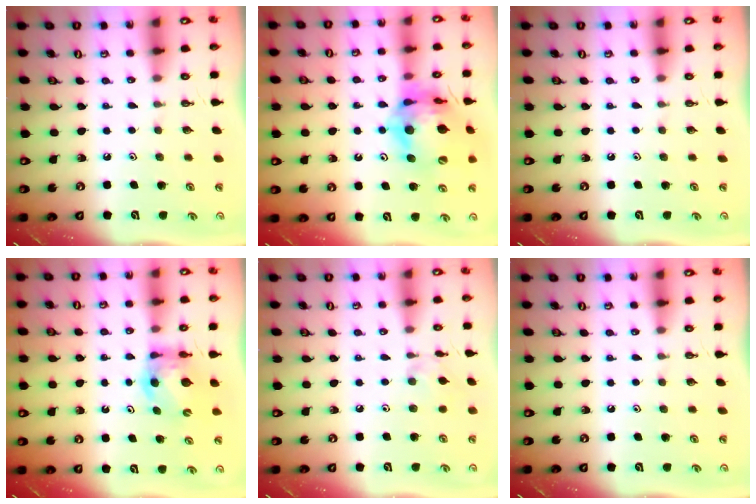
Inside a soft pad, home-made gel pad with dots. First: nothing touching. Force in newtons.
{"total": 18.5, "press": 18.4, "slide": 2.1}
{"total": 0.0}
{"total": 7.4, "press": 7.4, "slide": 0.4}
{"total": 3.9, "press": 3.8, "slide": 0.5}
{"total": 0.0}